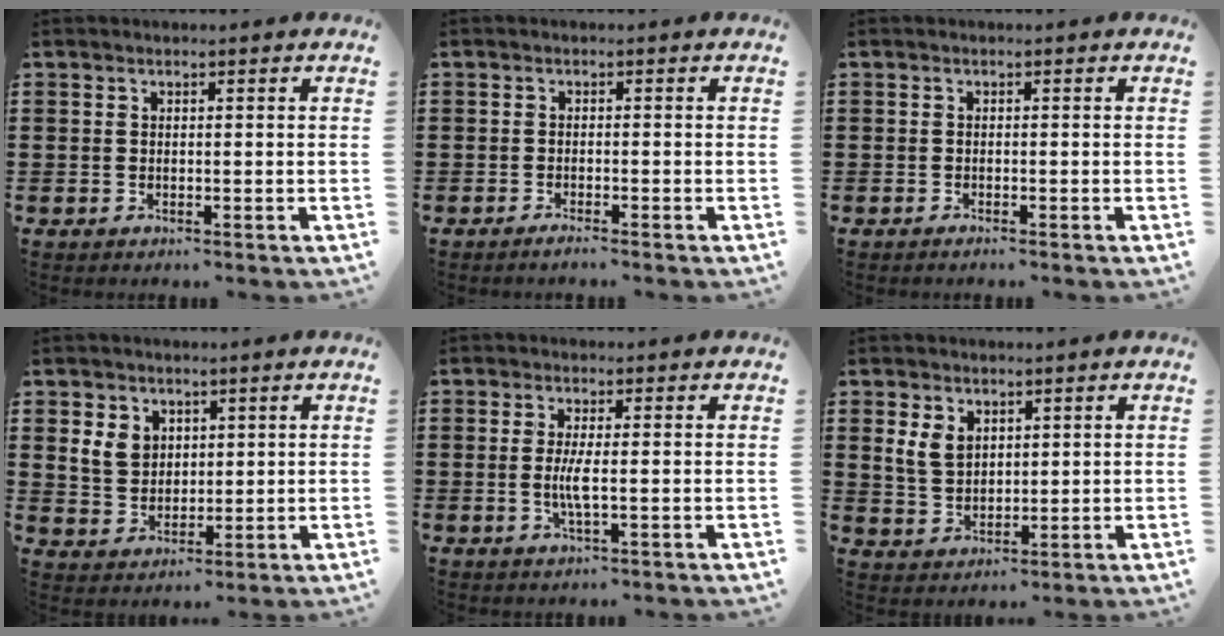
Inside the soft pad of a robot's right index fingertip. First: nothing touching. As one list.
[{"total": 1.2, "force": [-1.1, -0.1, 0.4], "torque": [-0.007, -0.003, -0.020]}, {"total": 0.7, "force": [-0.7, -0.1, 0.1], "torque": [-0.003, -0.002, -0.014]}, {"total": 5.2, "force": [1.9, 4.3, 2.2], "torque": [-0.061, 0.016, 0.035]}, {"total": 3.4, "force": [-0.4, 0.3, 3.3], "torque": [-0.074, -0.011, -0.012]}, {"total": 4.4, "force": [1.8, 3.2, 2.5], "torque": [-0.060, 0.012, 0.033]}]